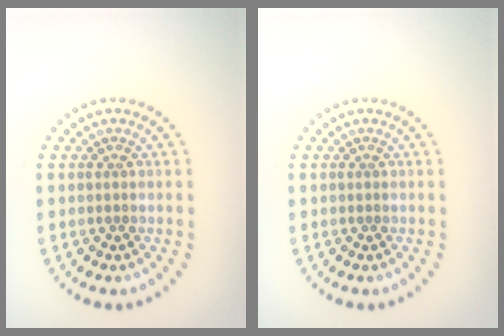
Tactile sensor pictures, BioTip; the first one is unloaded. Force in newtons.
{"total": 0.0}